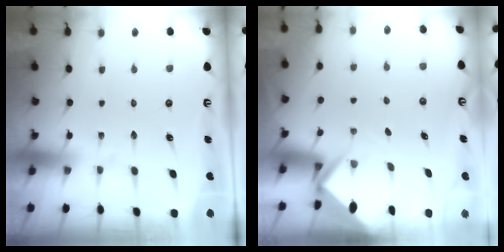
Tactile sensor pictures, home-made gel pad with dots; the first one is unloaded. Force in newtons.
{"total": 2.7, "press": 2.7, "slide": 0.0}